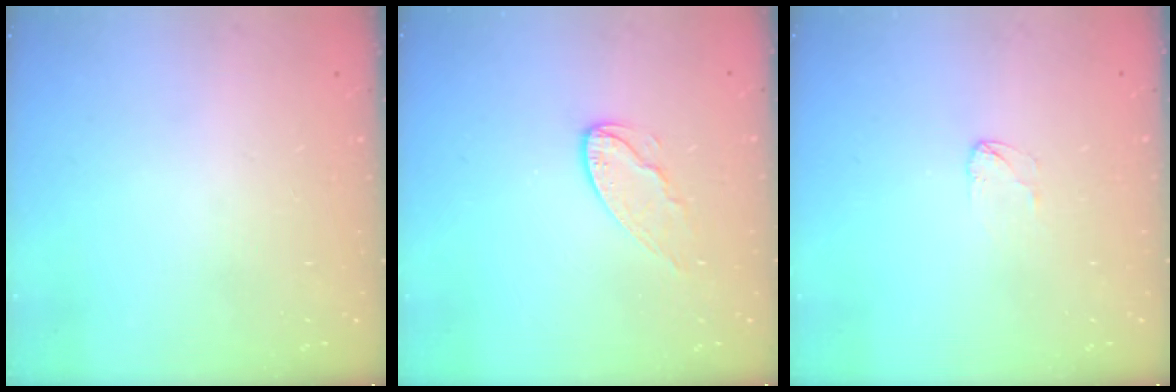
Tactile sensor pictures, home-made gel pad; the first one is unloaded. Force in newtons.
{"total": 7.1, "press": 7.1, "slide": 0.2}
{"total": 2.5, "press": 2.5, "slide": 0.1}